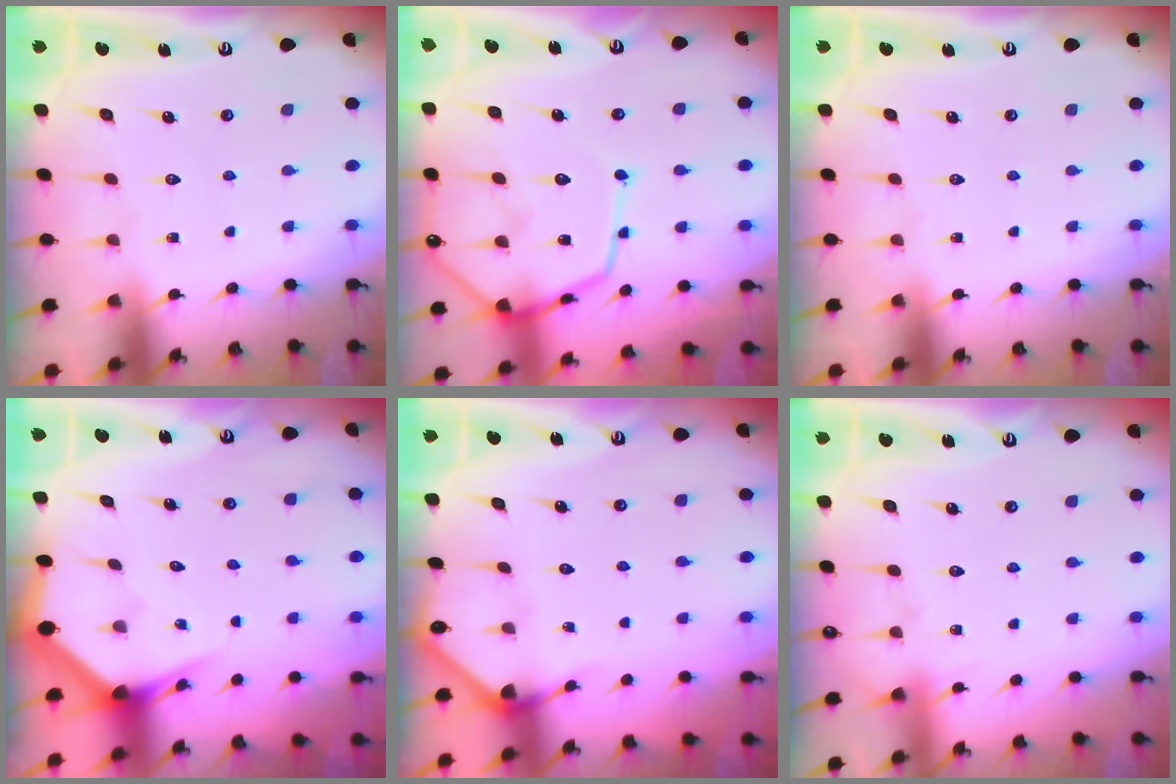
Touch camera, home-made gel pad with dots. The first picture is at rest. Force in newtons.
{"total": 14.4, "press": 14.3, "slide": 1.3}
{"total": 0.0}
{"total": 2.9, "press": 2.9, "slide": 0.2}
{"total": 2.7, "press": 2.7, "slide": 0.1}
{"total": 2.9, "press": 2.9, "slide": 0.4}